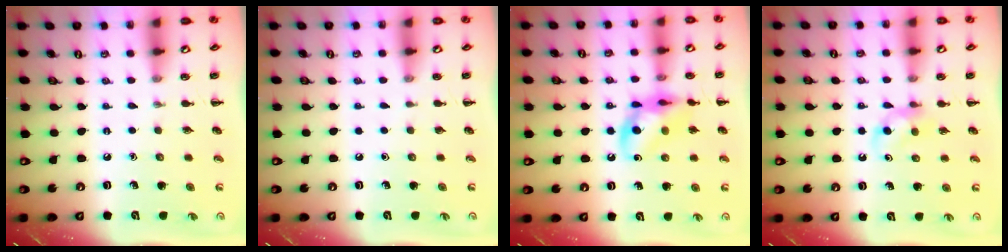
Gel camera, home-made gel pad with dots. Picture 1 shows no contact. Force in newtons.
{"total": 0.0}
{"total": 12.3, "press": 12.1, "slide": 2.2}
{"total": 3.7, "press": 3.5, "slide": 1.2}